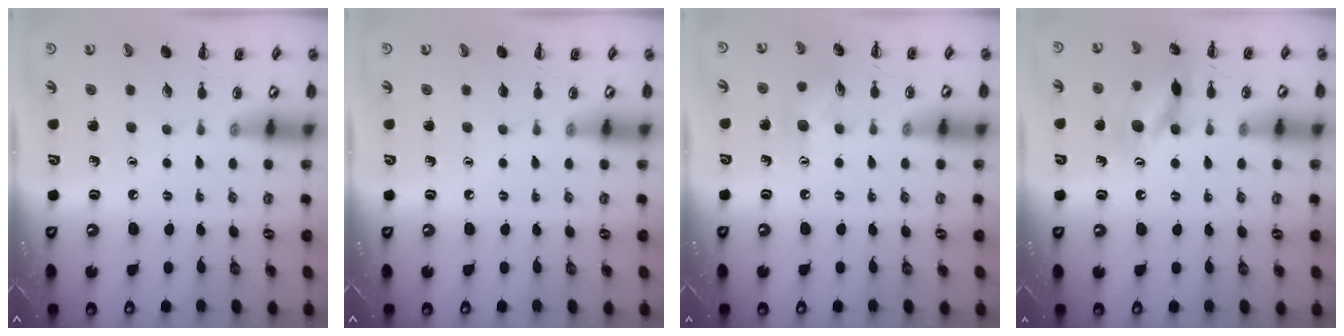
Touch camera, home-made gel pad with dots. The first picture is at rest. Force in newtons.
{"total": 0.0}
{"total": 7.1, "press": 7.0, "slide": 1.1}
{"total": 12.5, "press": 12.5, "slide": 1.0}